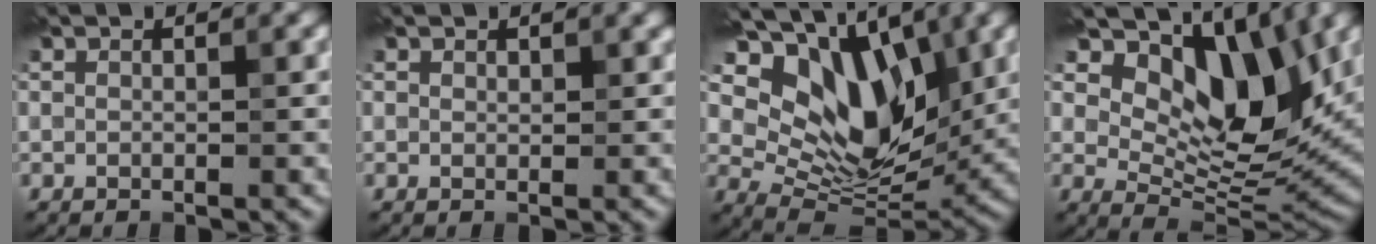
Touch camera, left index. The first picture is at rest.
{"total": 0.6, "force": [0.5, 0.4, 0.2], "torque": [0.000, 0.004, 0.005]}
{"total": 12.8, "force": [5.2, 7.4, 9.0], "torque": [-0.144, 0.004, 0.096]}
{"total": 11.9, "force": [6.0, 5.9, 8.4], "torque": [-0.131, 0.000, 0.108]}